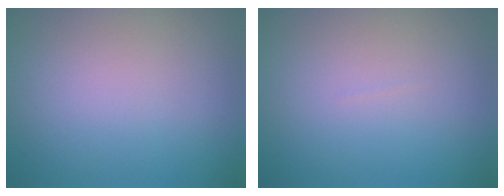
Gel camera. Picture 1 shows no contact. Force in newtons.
{"total": 0.0}